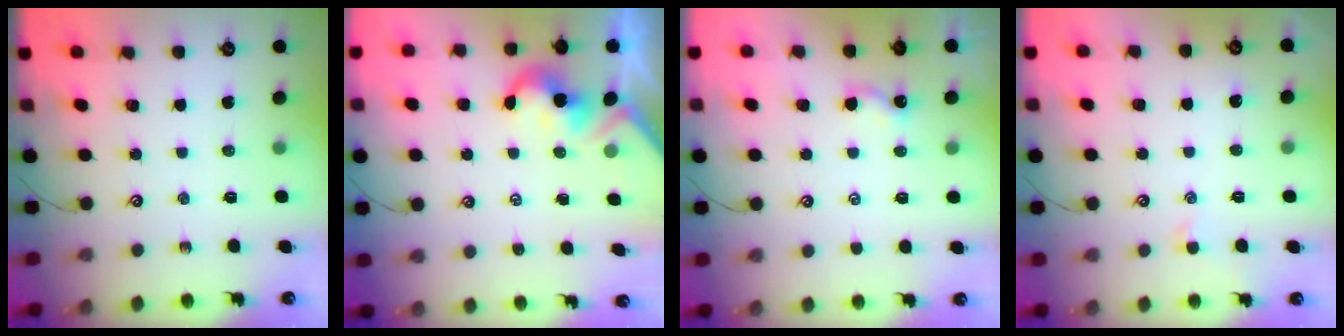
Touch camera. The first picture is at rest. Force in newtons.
{"total": 2.1, "press": 2.1, "slide": 0.4}
{"total": 2.0, "press": 2.0, "slide": 0.2}
{"total": 0.7, "press": 0.5, "slide": 0.5}